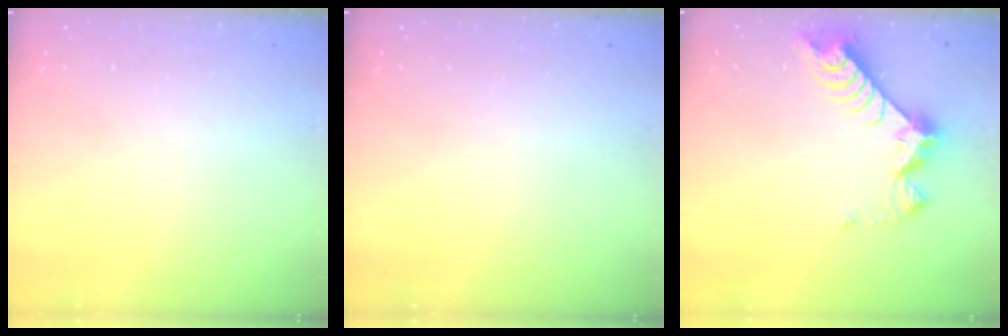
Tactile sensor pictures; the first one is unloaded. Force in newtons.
{"total": 0.0}
{"total": 8.2, "press": 8.2, "slide": 0.5}